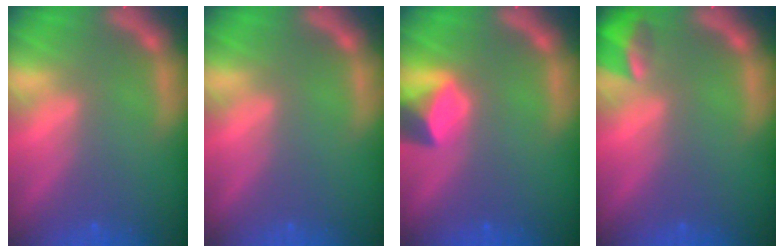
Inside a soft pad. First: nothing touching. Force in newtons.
{"total": 0.0}
{"total": 3.4}
{"total": 2.9}